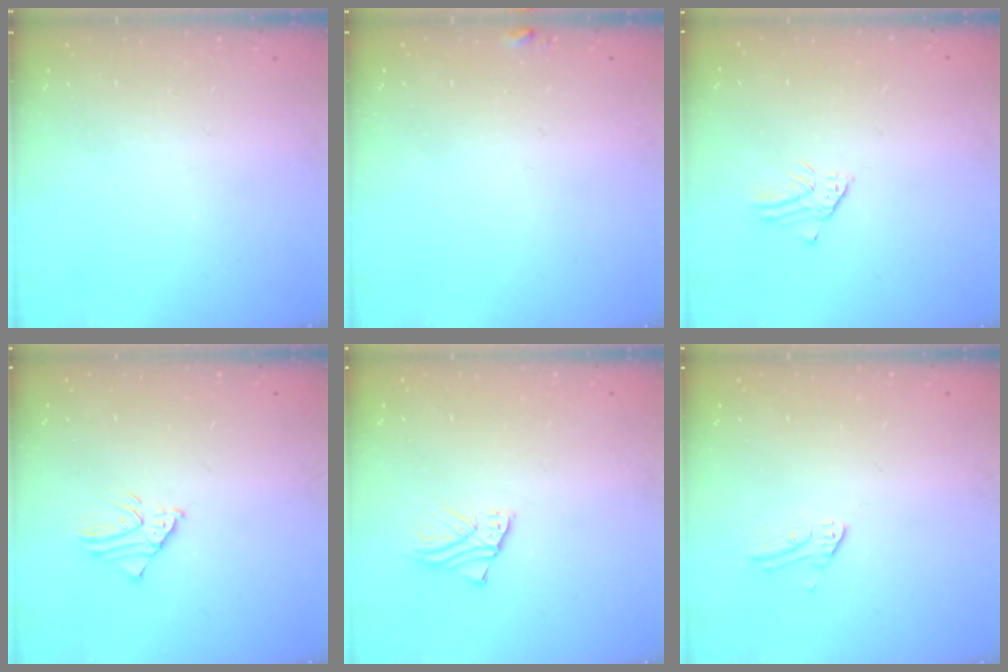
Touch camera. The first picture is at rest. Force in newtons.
{"total": 4.7, "press": 4.6, "slide": 0.6}
{"total": 1.3, "press": 1.3, "slide": 0.1}
{"total": 2.5, "press": 2.5, "slide": 0.2}
{"total": 2.2, "press": 2.2, "slide": 0.1}
{"total": 2.8, "press": 2.8, "slide": 0.2}